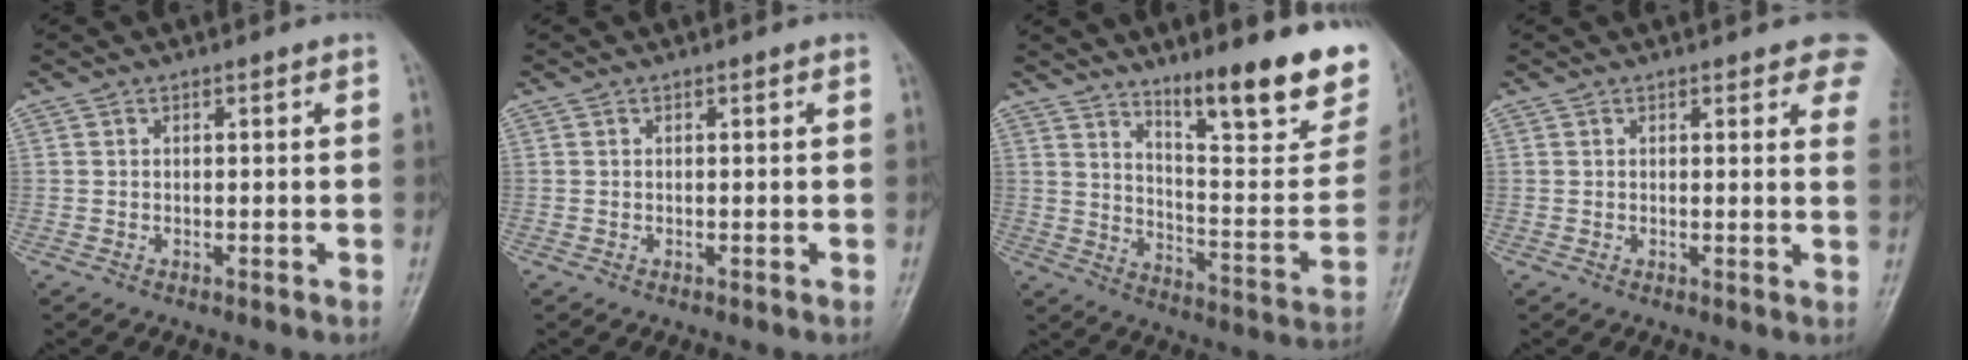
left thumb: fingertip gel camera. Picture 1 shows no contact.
{"total": 0.0}
{"total": 23.0, "force": [15.0, 5.5, 16.6], "torque": [-0.190, -0.089, 0.228]}
{"total": 8.9, "force": [6.1, 2.5, 5.9], "torque": [-0.038, -0.018, 0.057]}